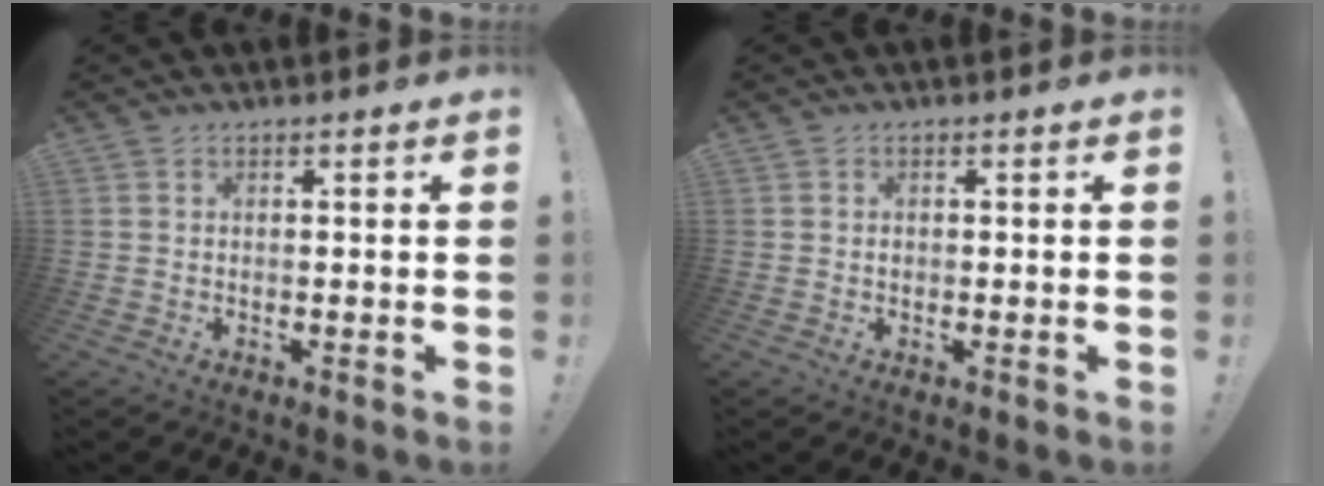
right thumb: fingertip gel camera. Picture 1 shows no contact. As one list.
[{"total": 0.6, "force": [-0.2, 0.5, 0.2], "torque": [-0.001, 0.002, -0.006]}]